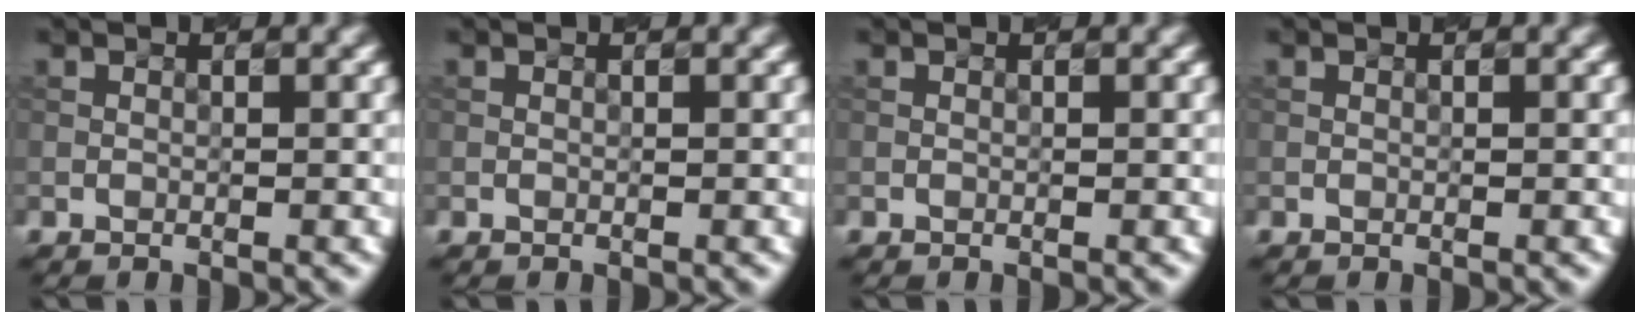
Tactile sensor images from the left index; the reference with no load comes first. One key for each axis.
{"total": 0.0}
{"total": 0.0}
{"total": 0.0}